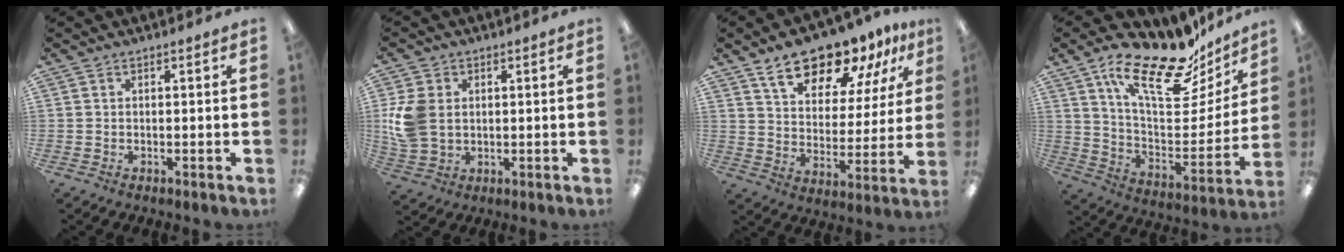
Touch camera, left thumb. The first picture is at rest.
{"total": 9.7, "force": [1.5, 7.7, 5.8], "torque": [-0.136, 0.009, 0.029]}
{"total": 16.7, "force": [12.8, 7.4, 7.8], "torque": [-0.130, -0.073, 0.226]}
{"total": 23.8, "force": [16.4, 9.3, 14.6], "torque": [-0.220, -0.104, 0.275]}